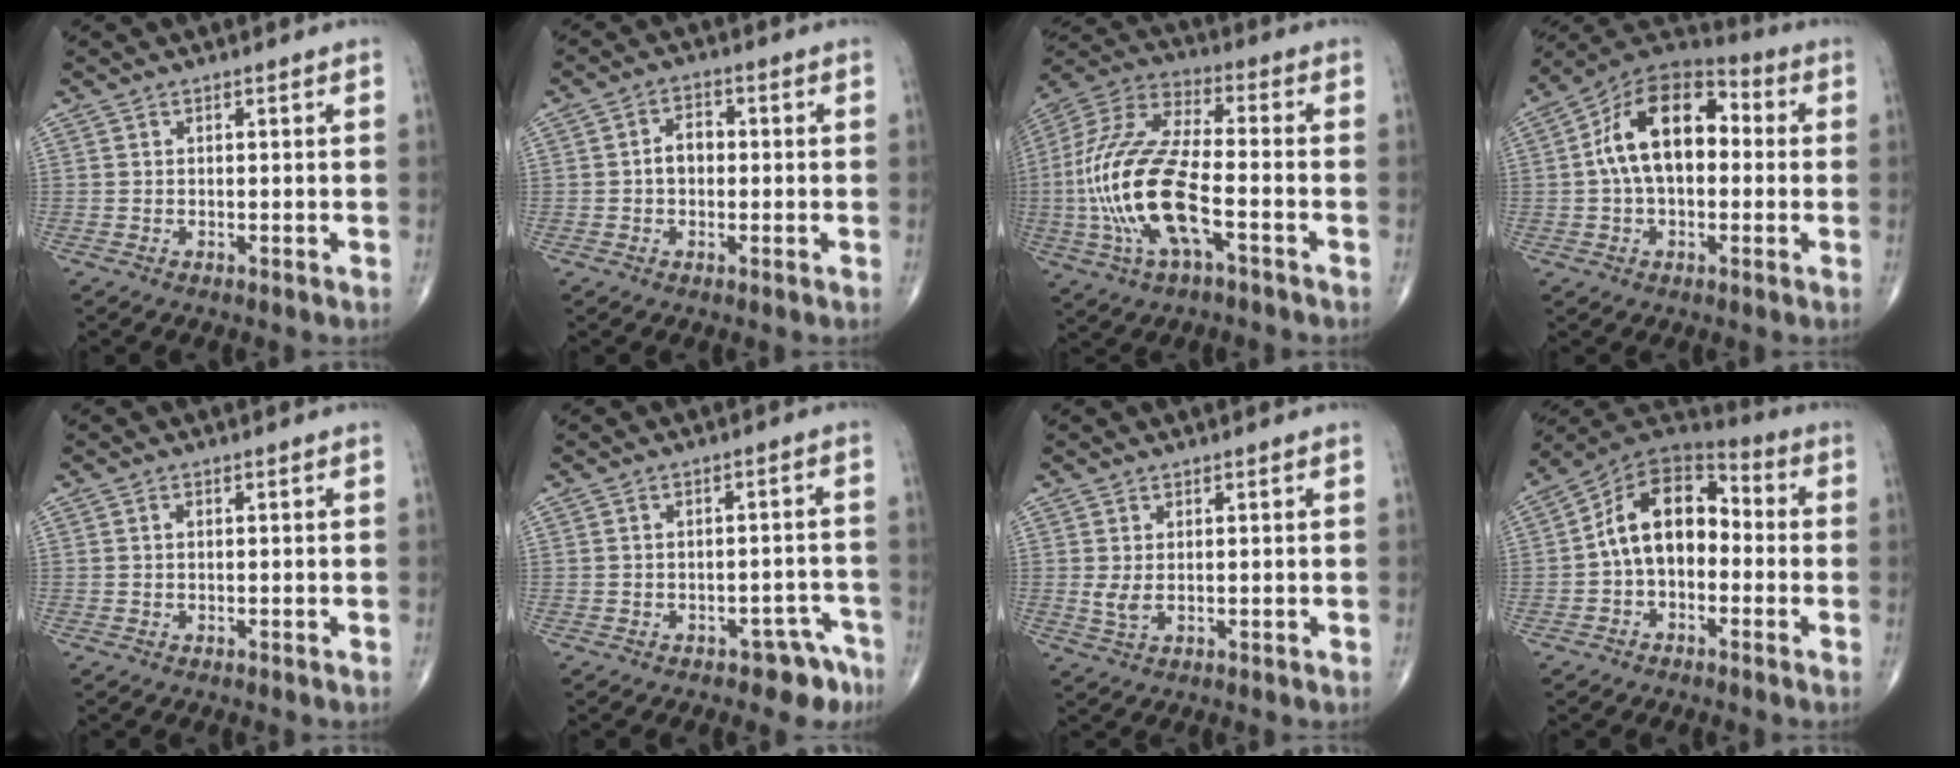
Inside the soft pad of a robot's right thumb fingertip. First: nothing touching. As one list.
[{"total": 4.1, "force": [-0.2, 3.0, 2.8], "torque": [-0.040, 0.017, -0.011]}, {"total": 21.2, "force": [-4.8, 8.1, 18.9], "torque": [-0.428, 0.025, -0.084]}, {"total": 16.2, "force": [1.2, 9.9, 12.8], "torque": [-0.196, 0.042, 0.008]}, {"total": 0.5, "force": [0.1, 0.3, 0.4], "torque": [-0.009, 0.000, 0.001]}, {"total": 4.6, "force": [-3.3, 2.7, 1.7], "torque": [0.001, 0.035, -0.040]}, {"total": 2.4, "force": [0.4, 1.1, 2.1], "torque": [-0.048, -0.005, 0.014]}, {"total": 13.4, "force": [-1.1, 8.9, 9.9], "torque": [-0.138, 0.047, -0.035]}]